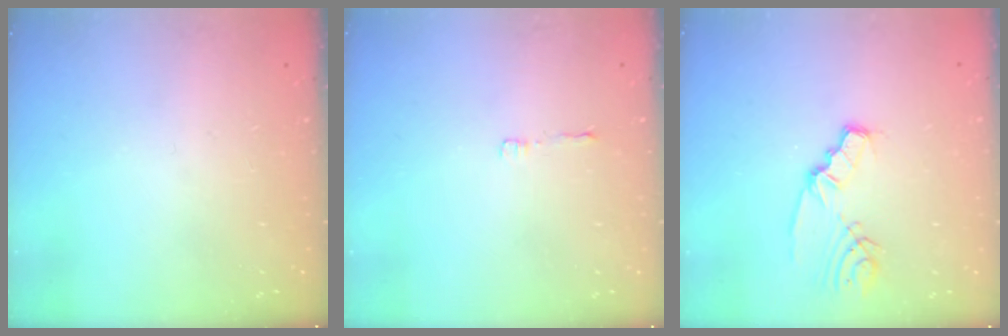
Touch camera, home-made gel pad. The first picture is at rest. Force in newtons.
{"total": 2.8, "press": 2.8, "slide": 0.3}
{"total": 4.6, "press": 4.6, "slide": 0.5}